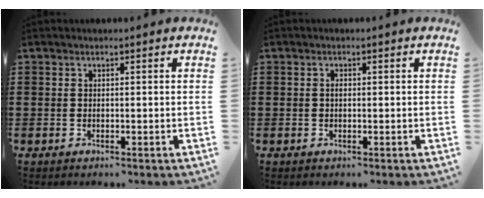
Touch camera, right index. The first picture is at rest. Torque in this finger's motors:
{"motor_torque": [0.29, 0.27, 0.15, 0.03]}